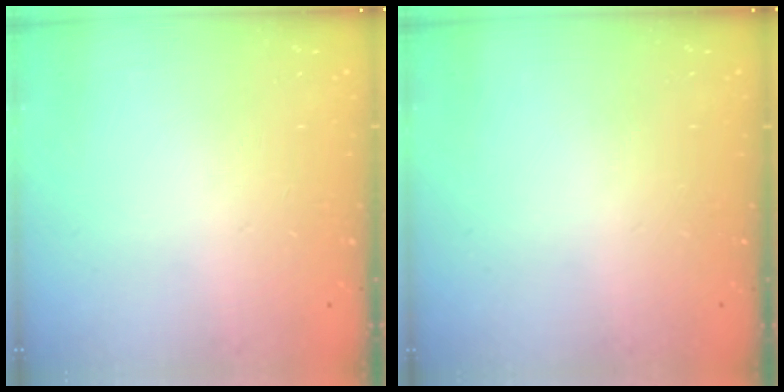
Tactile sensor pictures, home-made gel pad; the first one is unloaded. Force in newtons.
{"total": 0.0}